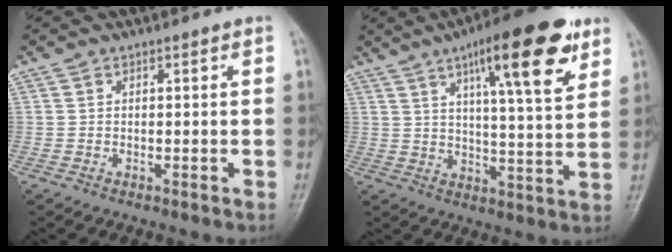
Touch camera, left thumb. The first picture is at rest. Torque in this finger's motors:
{"motor_torque": [1.04, 0.35, 1.67, -1.10, 0.44]}